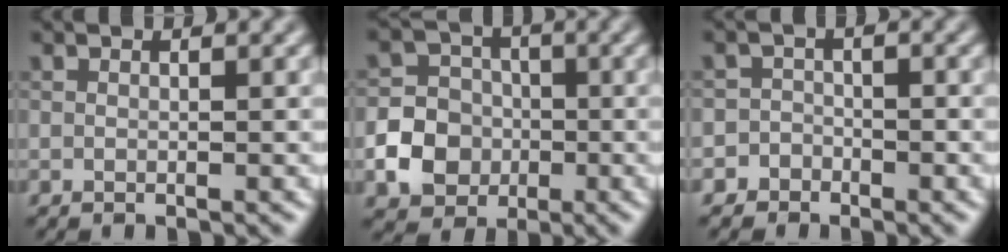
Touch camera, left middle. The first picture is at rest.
{"total": 5.3, "force": [-1.5, 4.7, 2.0], "torque": [-0.019, 0.003, -0.049]}
{"total": 2.8, "force": [-1.8, 2.1, -0.3], "torque": [0.041, 0.008, -0.039]}